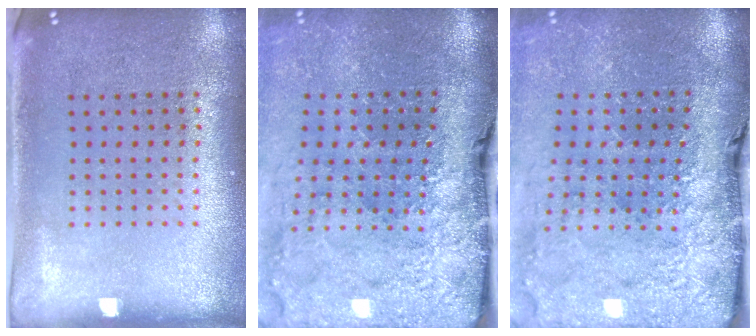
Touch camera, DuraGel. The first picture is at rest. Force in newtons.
{"total": 4.7, "press": 3.6, "slide": 2.9}
{"total": 3.9, "press": 3.3, "slide": 2.2}